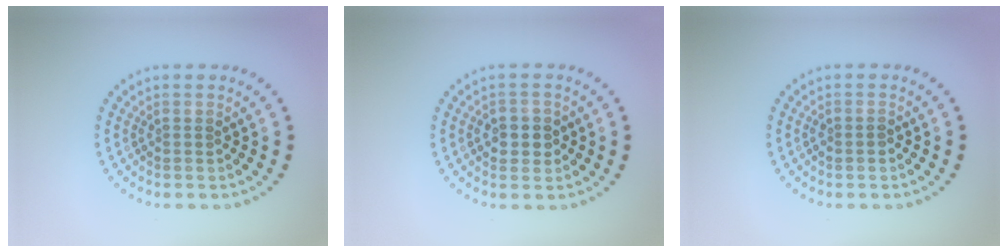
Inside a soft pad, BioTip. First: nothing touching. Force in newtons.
{"total": 2.5, "press": 2.4, "slide": 0.6}
{"total": 0.8, "press": 0.8, "slide": 0.2}